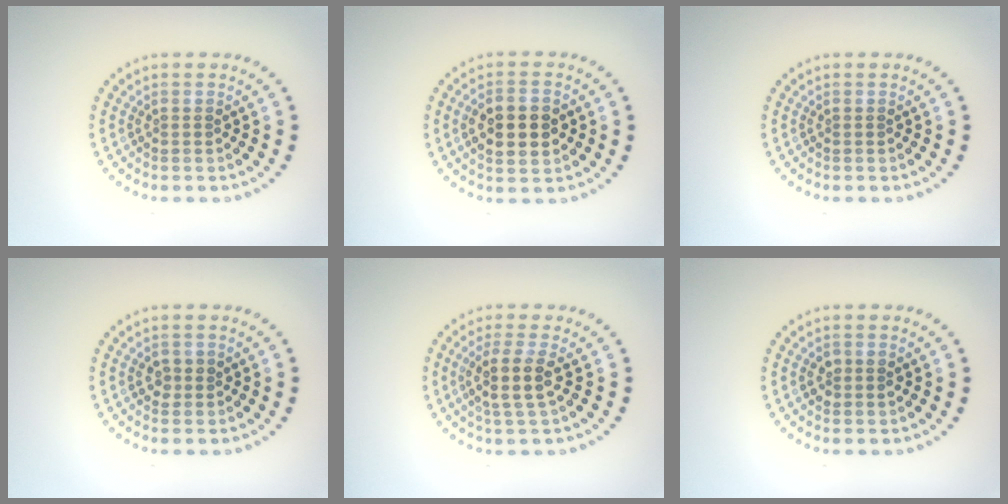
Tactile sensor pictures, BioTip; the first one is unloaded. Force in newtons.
{"total": 4.7, "press": 4.7, "slide": 0.2}
{"total": 0.0}
{"total": 1.3, "press": 1.3, "slide": 0.2}
{"total": 3.0, "press": 2.6, "slide": 1.4}
{"total": 1.4, "press": 1.4, "slide": 0.3}